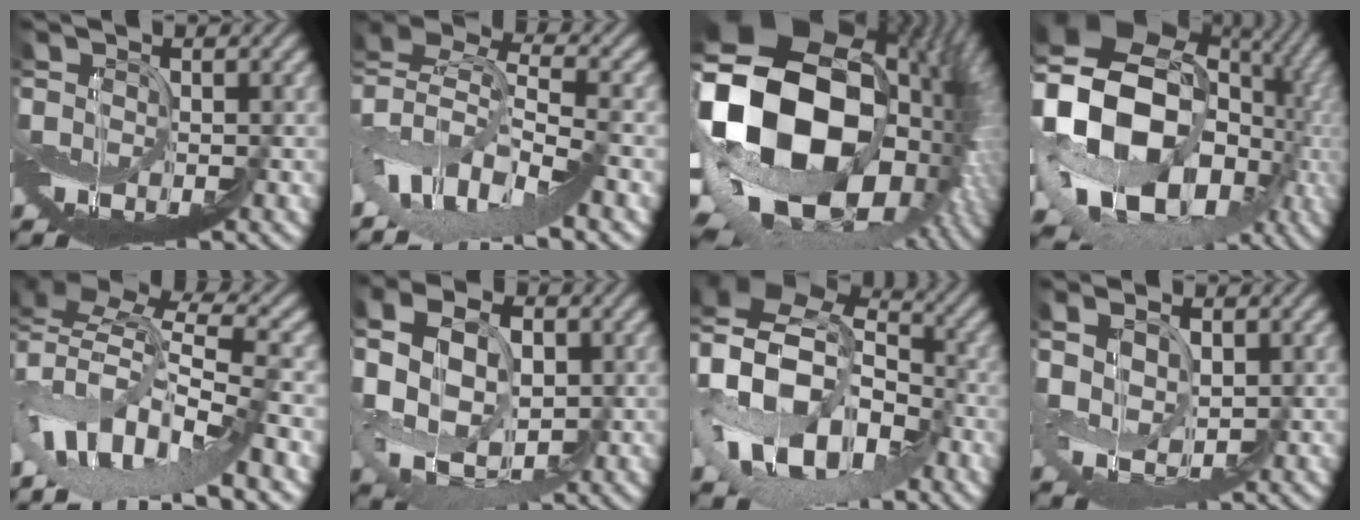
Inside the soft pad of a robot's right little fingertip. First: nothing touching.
{"total": 5.0, "force": [-4.3, 0.0, 2.5], "torque": [-0.077, 0.027, -0.076]}
{"total": 14.2, "force": [0.9, 10.2, 9.9], "torque": [-0.241, -0.021, 0.045]}
{"total": 12.3, "force": [1.1, 10.1, 6.9], "torque": [-0.187, 0.004, 0.039]}
{"total": 5.9, "force": [-4.6, 0.1, 3.7], "torque": [-0.118, 0.026, -0.076]}
{"total": 4.4, "force": [1.0, 3.4, 2.6], "torque": [-0.085, 0.020, 0.019]}
{"total": 9.9, "force": [-2.4, 7.7, 5.8], "torque": [-0.154, 0.019, -0.042]}
{"total": 2.2, "force": [2.1, -0.5, -0.4], "torque": [-0.028, 0.020, 0.037]}